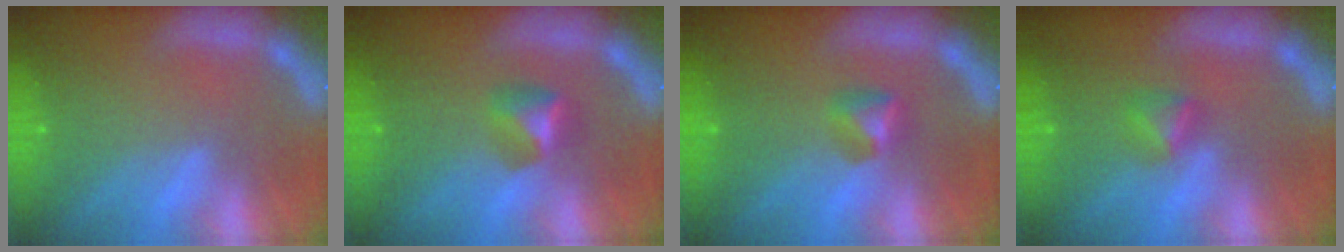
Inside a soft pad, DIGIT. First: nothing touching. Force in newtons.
{"total": 2.4}
{"total": 1.9}
{"total": 1.9}